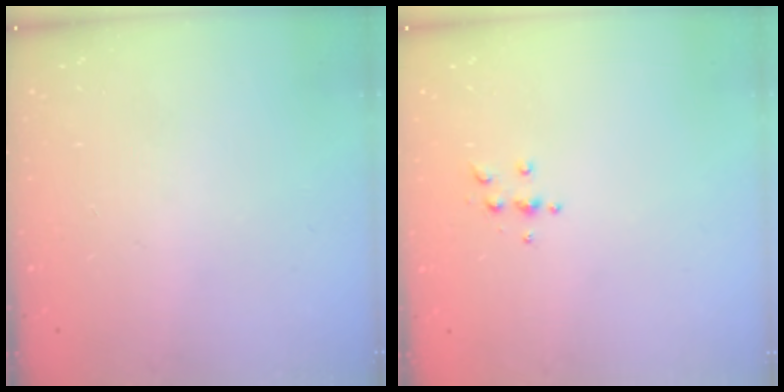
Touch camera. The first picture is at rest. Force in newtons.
{"total": 5.3, "press": 5.3, "slide": 0.5}